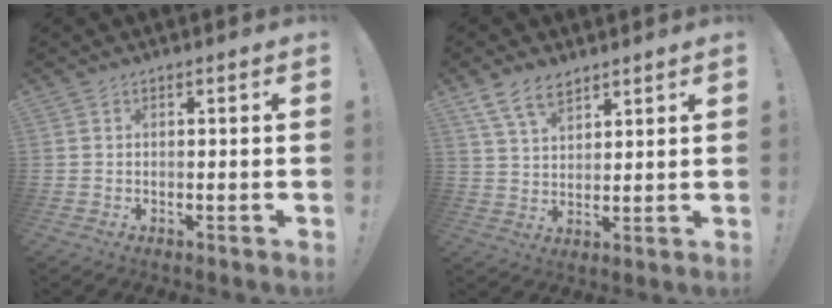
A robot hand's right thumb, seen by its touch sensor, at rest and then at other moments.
{"total": 8.7, "force": [6.0, 4.5, 4.4], "torque": [-0.081, -0.020, 0.116]}